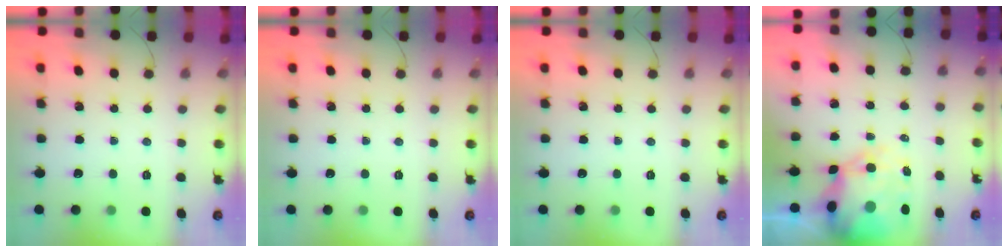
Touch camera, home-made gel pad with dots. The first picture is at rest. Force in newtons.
{"total": 0.0}
{"total": 0.0}
{"total": 12.9, "press": 12.4, "slide": 3.7}